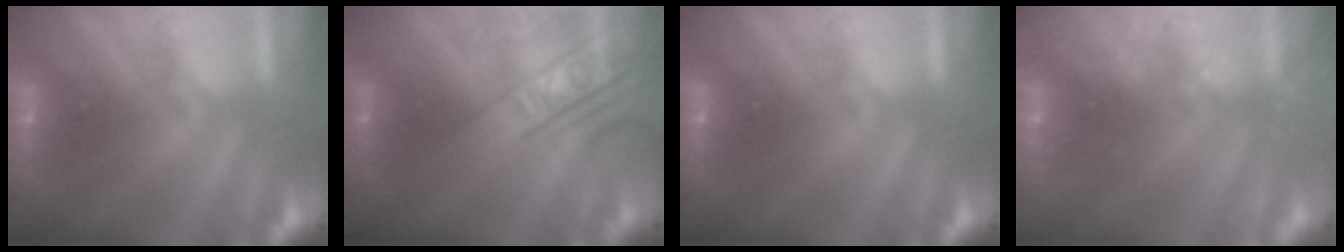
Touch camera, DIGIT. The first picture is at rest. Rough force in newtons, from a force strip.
{"total": 2.4}
{"total": 0.0}
{"total": 2.3}